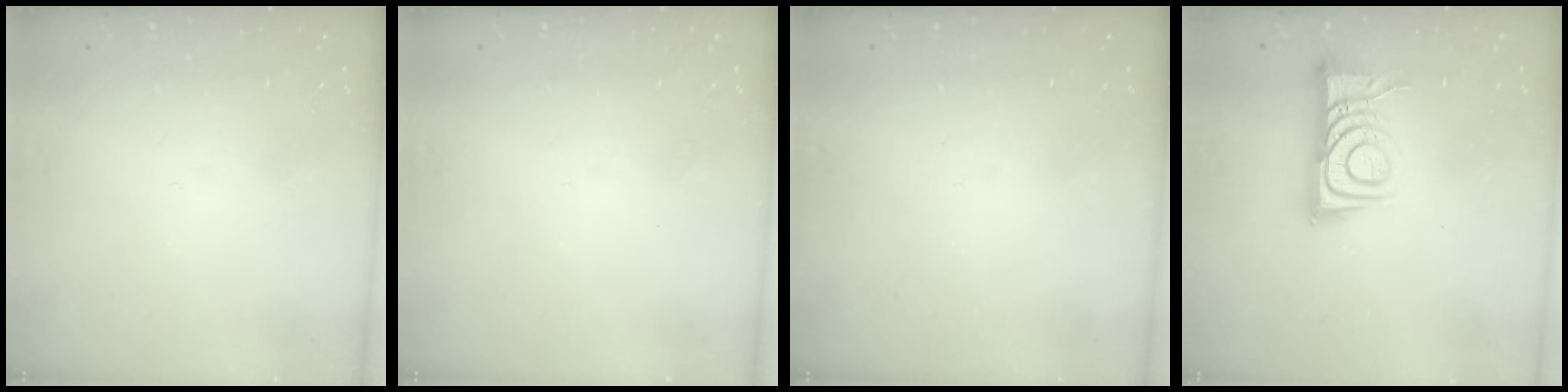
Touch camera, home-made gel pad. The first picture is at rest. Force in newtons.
{"total": 0.0}
{"total": 0.0}
{"total": 9.8, "press": 9.8, "slide": 1.2}